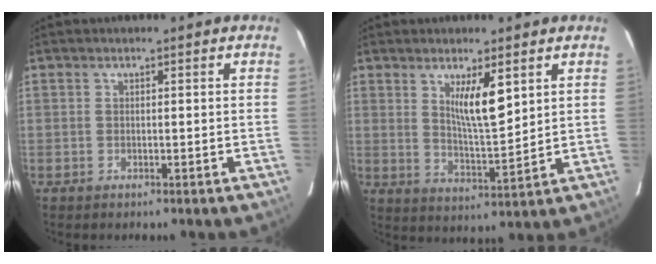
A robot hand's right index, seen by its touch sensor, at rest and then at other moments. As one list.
[{"total": 7.1, "force": [3.2, 1.1, 6.2], "torque": [-0.108, -0.014, 0.062]}]